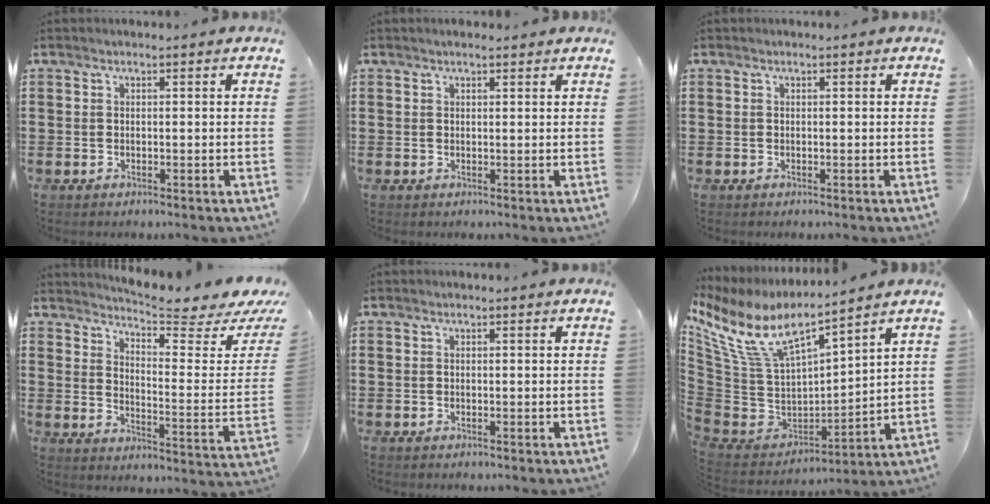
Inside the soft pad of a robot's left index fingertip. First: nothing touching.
{"total": 0.9, "force": [0.9, 0.1, 0.4], "torque": [-0.007, 0.001, 0.016]}
{"total": 0.0}
{"total": 5.5, "force": [4.9, 0.3, 2.6], "torque": [-0.060, -0.051, 0.078]}
{"total": 0.0}
{"total": 10.3, "force": [6.4, 4.0, 6.9], "torque": [-0.172, -0.043, 0.113]}